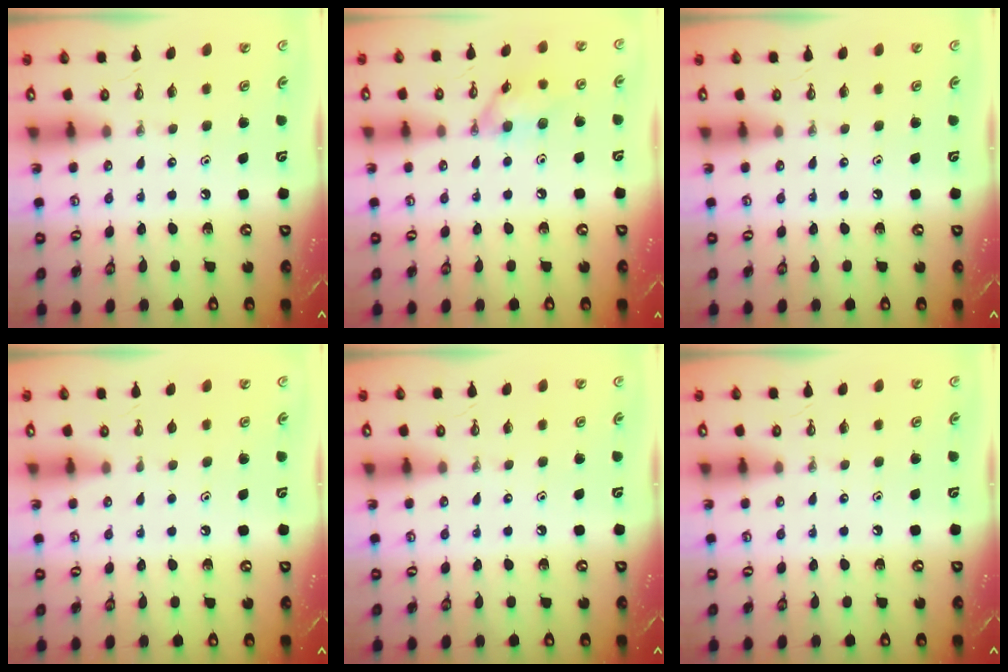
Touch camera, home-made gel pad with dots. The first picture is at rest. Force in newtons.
{"total": 10.8, "press": 10.8, "slide": 0.3}
{"total": 0.0}
{"total": 0.5, "press": 0.0, "slide": 0.5}
{"total": 0.0}
{"total": 0.0}